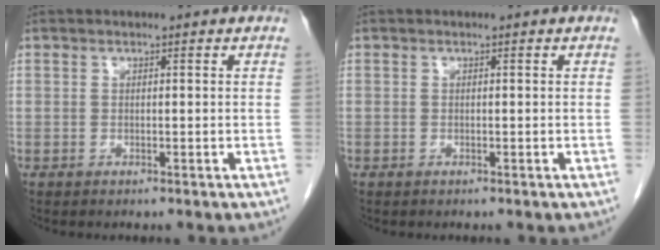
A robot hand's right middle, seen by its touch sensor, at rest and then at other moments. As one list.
[{"total": 0.0}]